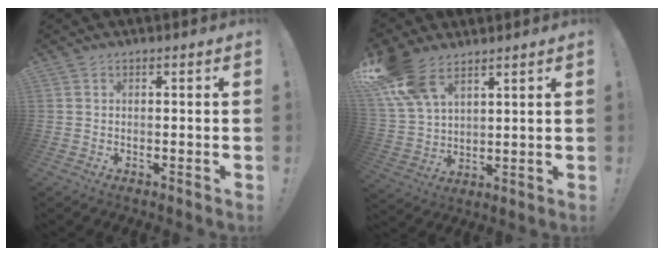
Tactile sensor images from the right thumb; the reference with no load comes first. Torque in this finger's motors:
{"motor_torque": [0.29, 0.73, 1.54, 1.23, 0.17]}